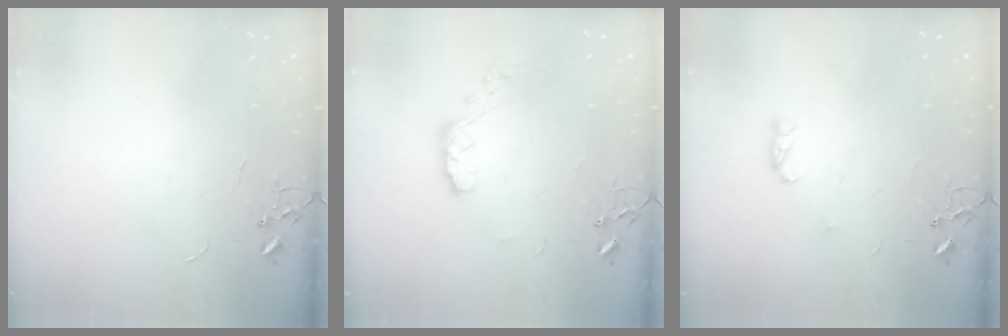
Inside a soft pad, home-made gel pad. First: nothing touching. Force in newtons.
{"total": 7.5, "press": 7.4, "slide": 0.5}
{"total": 3.8, "press": 3.7, "slide": 0.6}